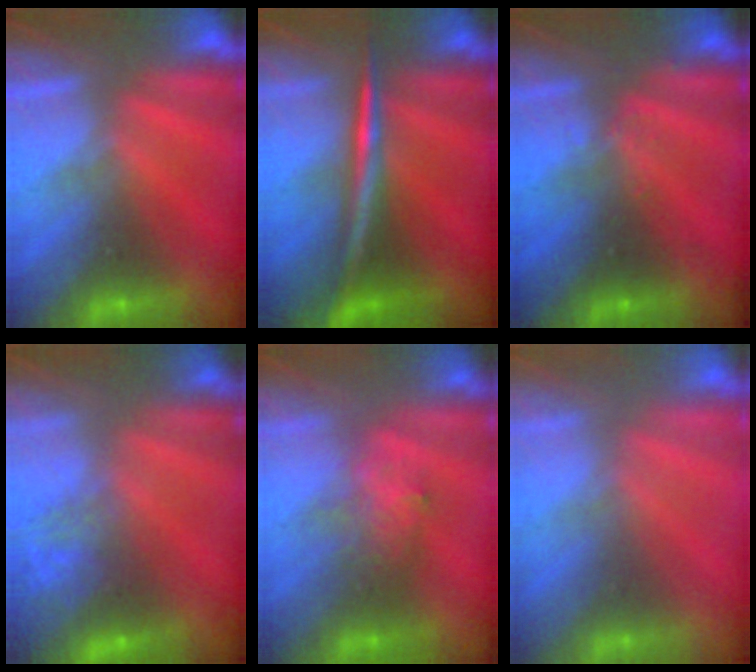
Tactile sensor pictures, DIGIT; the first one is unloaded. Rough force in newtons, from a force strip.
{"total": 2.9}
{"total": 2.4}
{"total": 7.0}
{"total": 2.6}
{"total": 2.9}